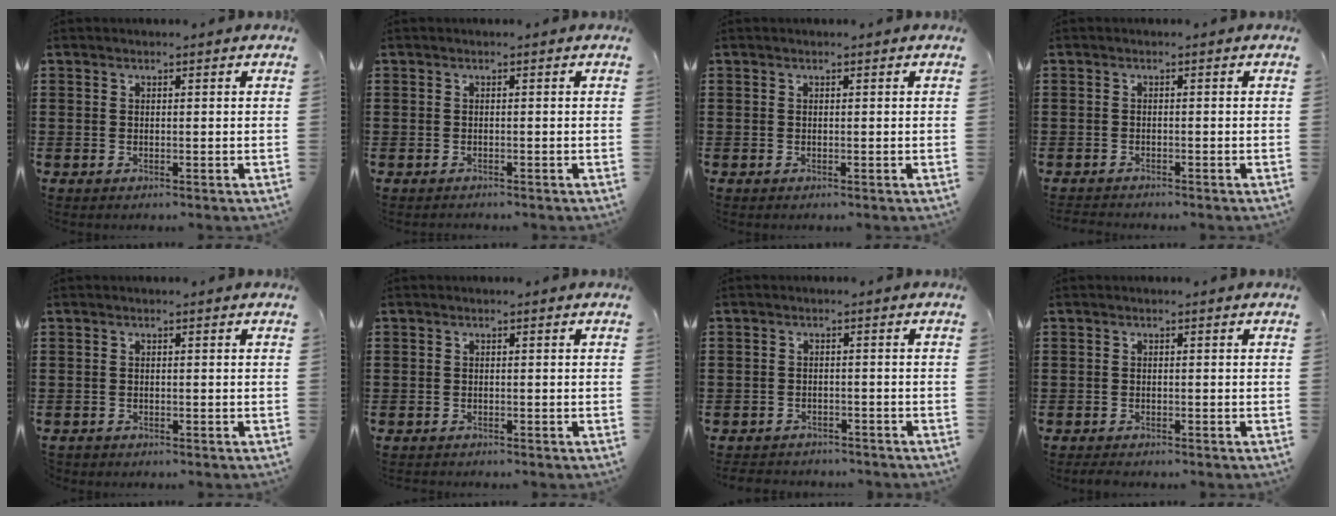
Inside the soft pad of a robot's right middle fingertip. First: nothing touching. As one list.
[{"total": 0.6, "force": [-0.5, 0.2, -0.1], "torque": [0.003, 0.004, -0.013]}, {"total": 0.0}, {"total": 1.2, "force": [-1.2, 0.2, -0.1], "torque": [-0.002, 0.001, -0.026]}, {"total": 0.5, "force": [-0.5, 0.1, -0.1], "torque": [0.000, 0.001, -0.012]}, {"total": 0.9, "force": [-0.8, 0.3, -0.2], "torque": [0.002, 0.003, -0.019]}, {"total": 2.3, "force": [-2.3, 0.5, -0.4], "torque": [-0.001, 0.001, -0.052]}, {"total": 1.1, "force": [-1.0, 0.4, 0.0], "torque": [-0.002, 0.002, -0.023]}]